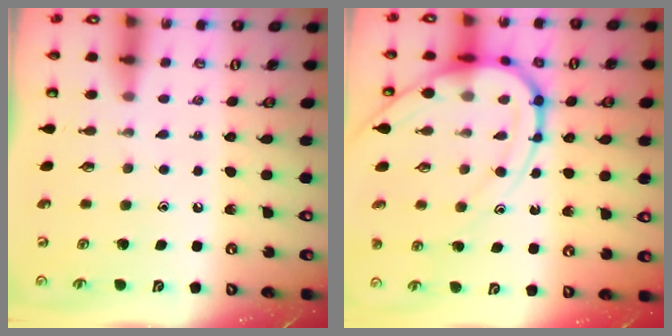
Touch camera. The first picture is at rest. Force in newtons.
{"total": 13.9, "press": 13.8, "slide": 1.4}